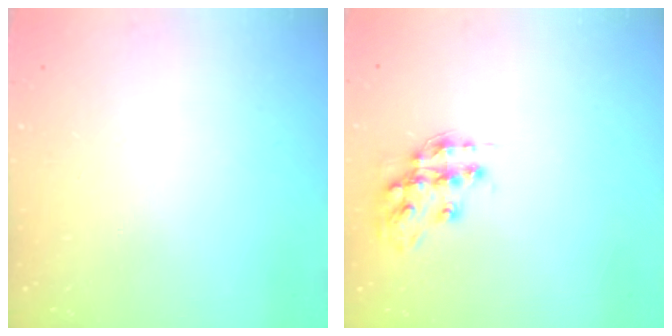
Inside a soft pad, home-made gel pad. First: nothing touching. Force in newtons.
{"total": 13.3, "press": 13.3, "slide": 0.8}